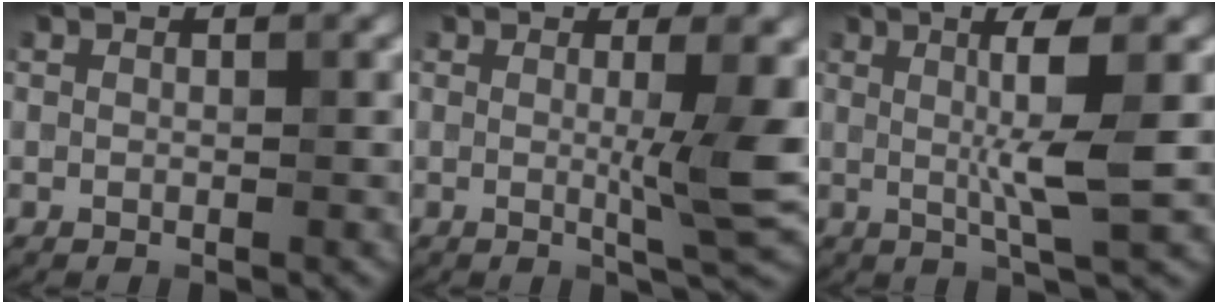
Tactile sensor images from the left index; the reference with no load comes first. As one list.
[{"total": 5.5, "force": [0.2, 0.8, 5.4], "torque": [-0.078, -0.009, 0.003]}, {"total": 5.7, "force": [0.8, 0.7, 5.6], "torque": [-0.092, -0.003, 0.013]}]